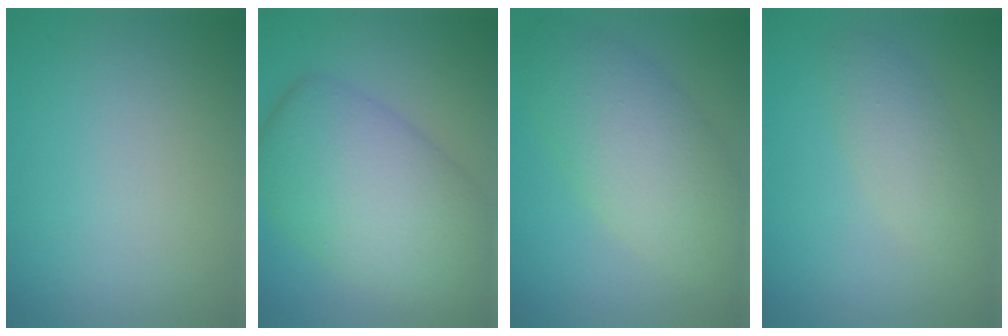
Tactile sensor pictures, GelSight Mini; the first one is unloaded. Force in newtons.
{"total": 10.5, "press": 10.4, "slide": 0.7}
{"total": 7.2, "press": 7.2, "slide": 0.6}
{"total": 2.8, "press": 2.8, "slide": 0.1}